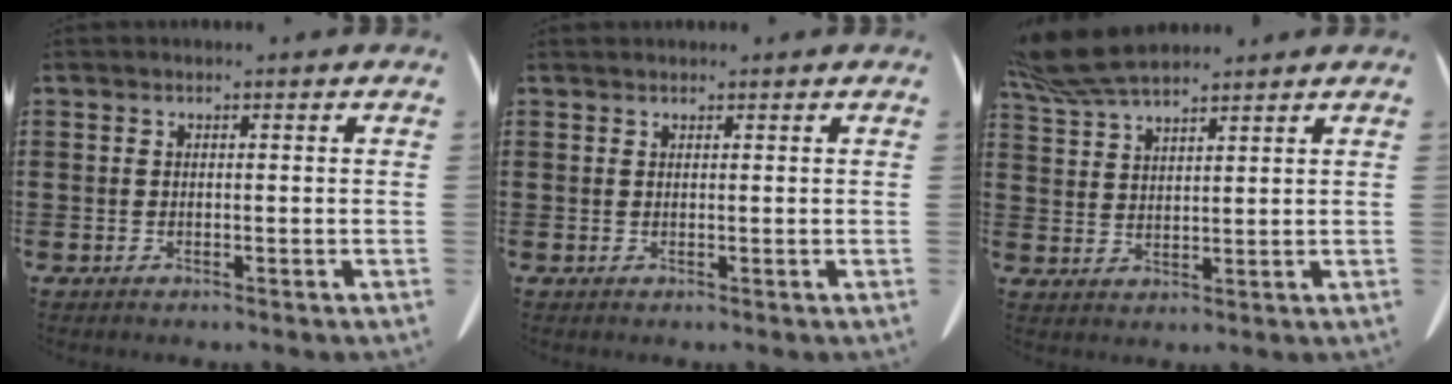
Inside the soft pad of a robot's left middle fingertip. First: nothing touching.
{"total": 0.5, "force": [0.5, 0.1, 0.0], "torque": [-0.002, -0.001, 0.011]}
{"total": 7.3, "force": [6.3, 1.6, 3.4], "torque": [-0.085, -0.008, 0.121]}